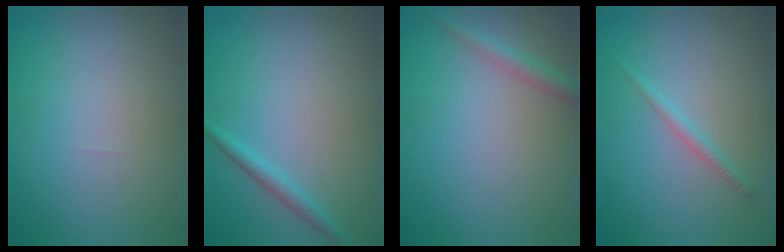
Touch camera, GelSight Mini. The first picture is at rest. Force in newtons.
{"total": 1.5, "press": 1.5, "slide": 0.0}
{"total": 1.7, "press": 1.7, "slide": 0.1}
{"total": 1.1, "press": 1.1, "slide": 0.1}